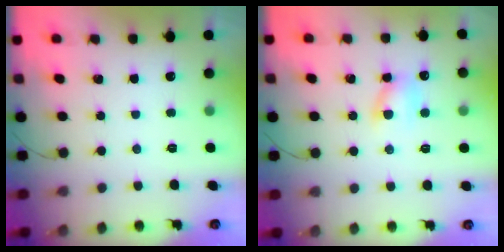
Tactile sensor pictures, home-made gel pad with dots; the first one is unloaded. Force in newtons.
{"total": 6.9, "press": 6.7, "slide": 1.4}